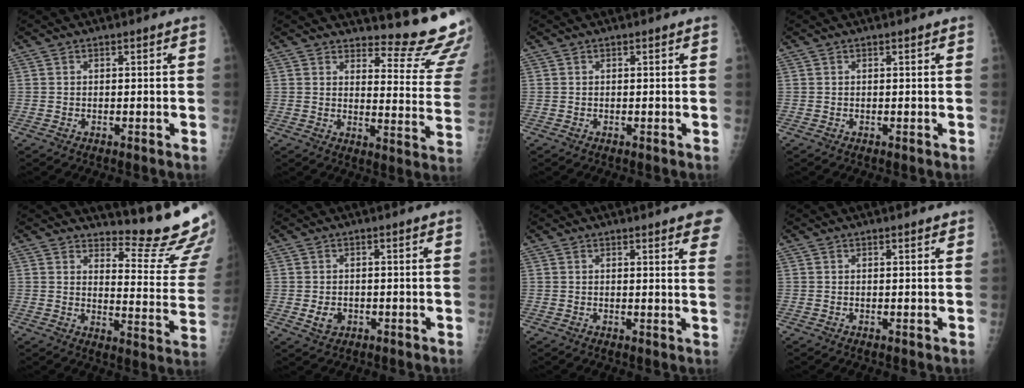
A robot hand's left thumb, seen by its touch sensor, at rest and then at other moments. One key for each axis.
{"total": 15.2, "fx": 13.8, "fy": 2.9, "fz": 5.7, "tx": -0.036, "ty": -0.158, "tz": 0.149}
{"total": 0.0}
{"total": 0.0}
{"total": 15.9, "fx": 14.2, "fy": 2.3, "fz": 6.6, "tx": -0.055, "ty": -0.172, "tz": 0.168}
{"total": 2.7, "fx": -0.6, "fy": 2.0, "fz": 1.8, "tx": -0.027, "ty": -0.002, "tz": -0.004}
{"total": 7.9, "fx": 5.6, "fy": 1.0, "fz": 5.4, "tx": -0.050, "ty": -0.013, "tz": 0.052}
{"total": 1.1, "fx": 0.9, "fy": 0.2, "fz": 0.7, "tx": -0.007, "ty": -0.002, "tz": 0.011}